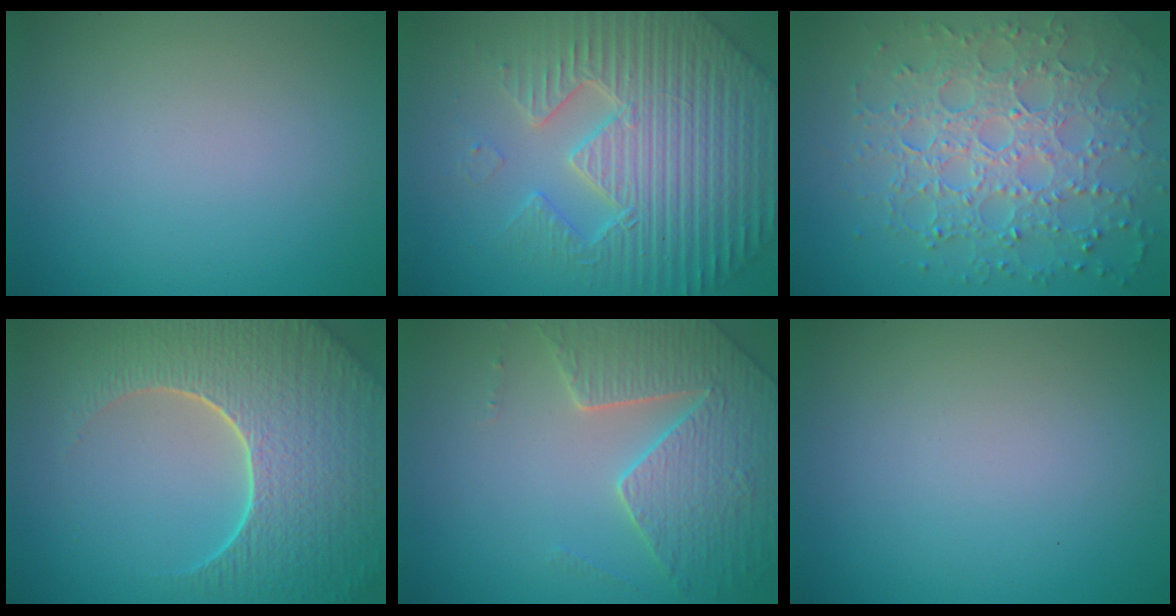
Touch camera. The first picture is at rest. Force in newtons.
{"total": 7.5, "press": 7.2, "slide": 1.8}
{"total": 7.7, "press": 5.6, "slide": 5.2}
{"total": 9.3, "press": 6.7, "slide": 6.5}
{"total": 4.8, "press": 4.6, "slide": 1.5}
{"total": 0.0}